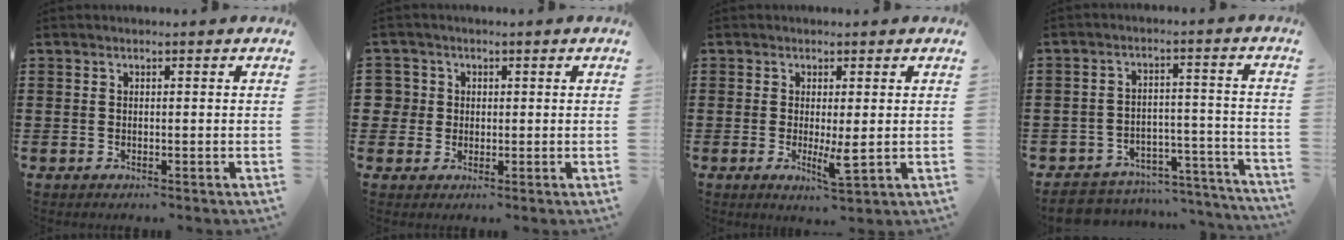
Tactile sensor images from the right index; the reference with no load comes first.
{"total": 2.8, "force": [0.4, 2.8, 0.1], "torque": [-0.017, 0.012, 0.006]}
{"total": 3.9, "force": [-0.5, 1.0, 3.7], "torque": [-0.057, -0.005, -0.010]}
{"total": 5.0, "force": [-4.7, 1.4, 0.9], "torque": [-0.018, 0.009, -0.094]}